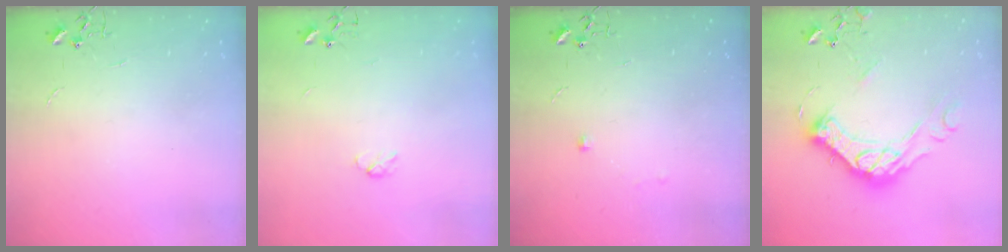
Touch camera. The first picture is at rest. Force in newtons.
{"total": 3.3, "press": 3.3, "slide": 0.6}
{"total": 3.7, "press": 3.6, "slide": 0.6}
{"total": 18.0, "press": 18.0, "slide": 1.2}